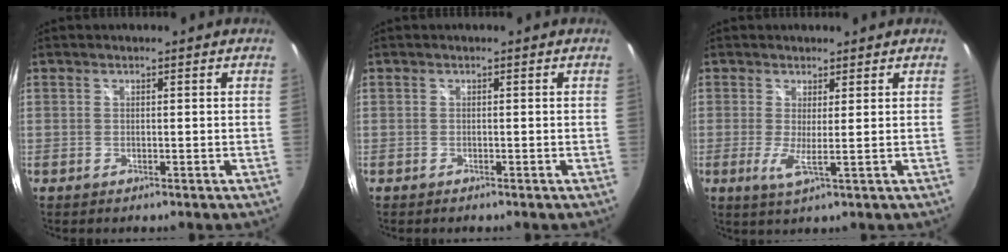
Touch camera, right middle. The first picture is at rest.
{"total": 0.0}
{"total": 3.3, "force": [0.4, -0.4, 3.3], "torque": [-0.062, -0.009, 0.003]}